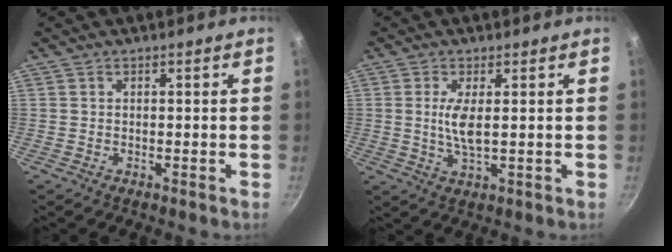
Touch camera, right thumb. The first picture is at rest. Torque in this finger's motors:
{"motor_torque": [-0.49, 0.55, 0.15, 0.62, 0.15]}